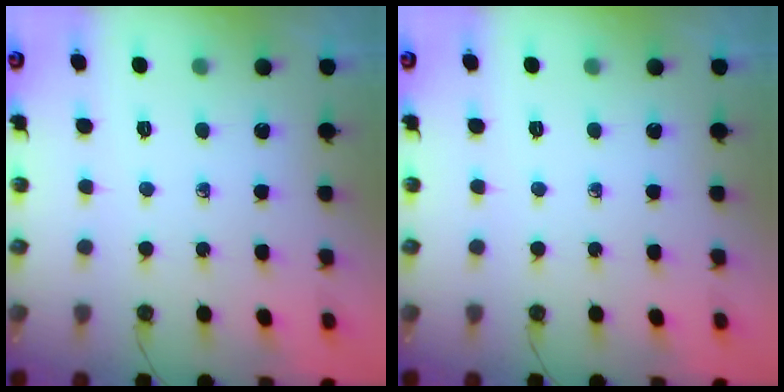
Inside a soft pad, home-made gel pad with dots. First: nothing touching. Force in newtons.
{"total": 0.0}